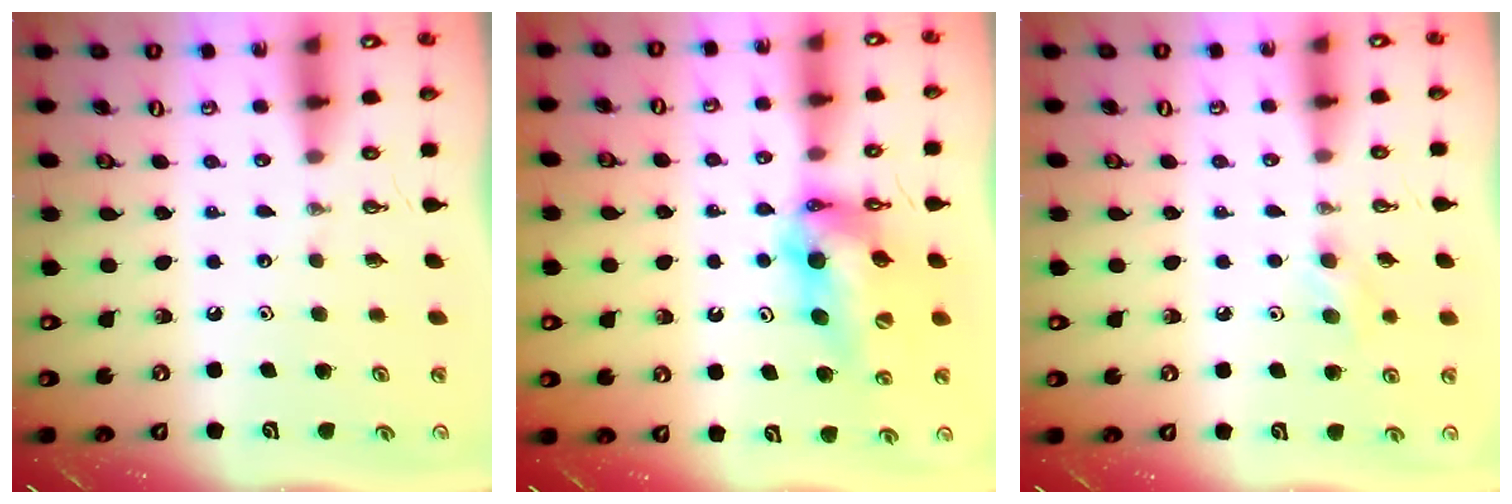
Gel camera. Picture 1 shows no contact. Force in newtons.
{"total": 13.1, "press": 13.1, "slide": 1.5}
{"total": 8.3, "press": 7.3, "slide": 4.0}